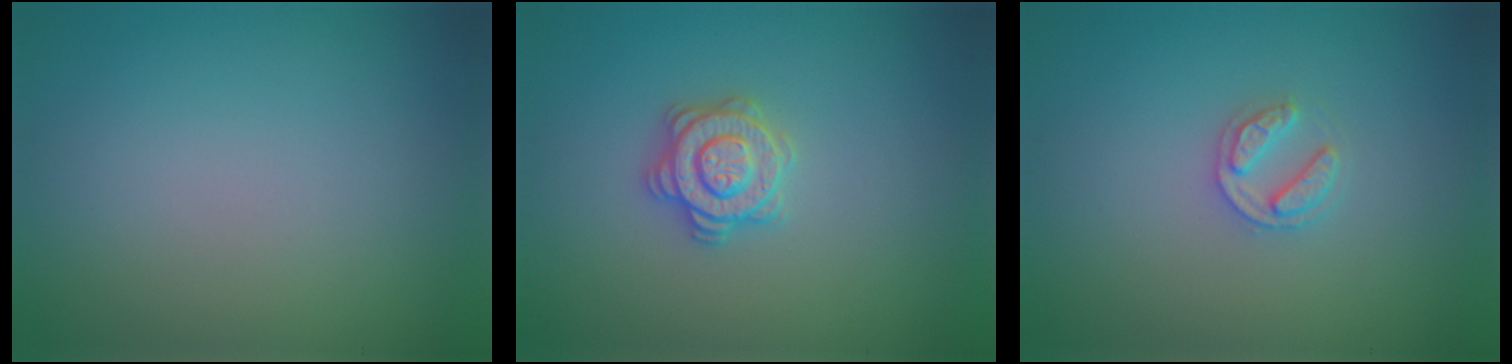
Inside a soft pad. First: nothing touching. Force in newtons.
{"total": 2.8, "press": 2.8, "slide": 0.2}
{"total": 2.0, "press": 2.0, "slide": 0.3}